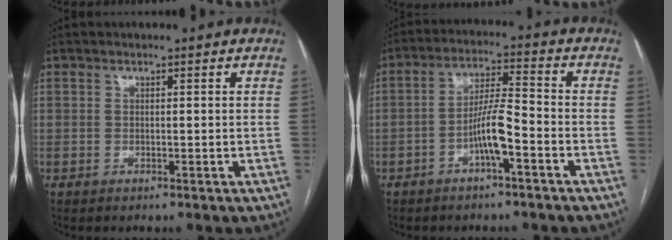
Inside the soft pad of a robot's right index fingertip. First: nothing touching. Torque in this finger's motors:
{"motor_torque": [0.47, 0.06, 0.58, 0.14]}